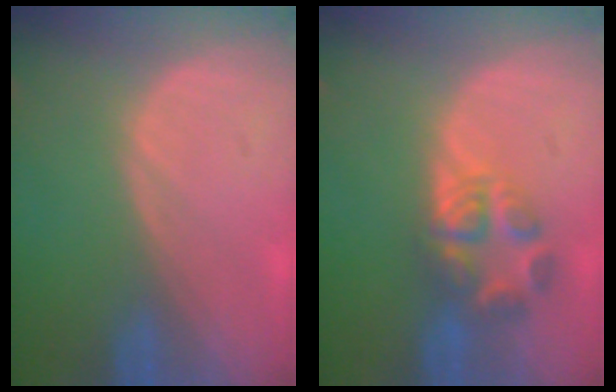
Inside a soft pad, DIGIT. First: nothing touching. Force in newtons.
{"total": 5.6, "press": 5.5, "slide": 1.0}